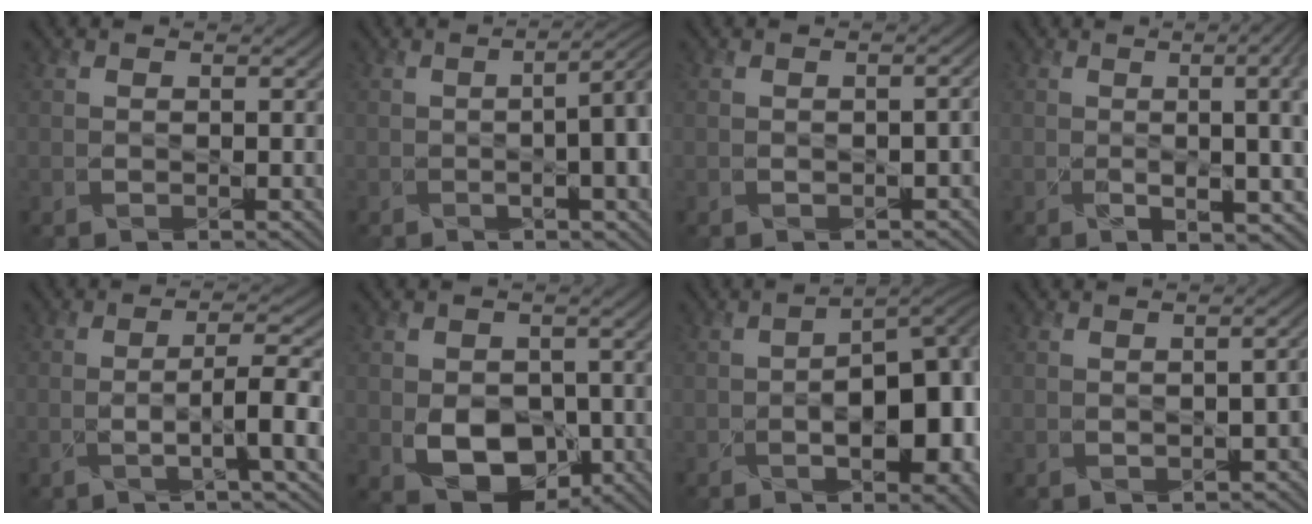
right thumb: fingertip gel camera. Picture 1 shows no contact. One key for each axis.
{"total": 10.0, "fx": -0.5, "fy": 3.2, "fz": 9.4, "tx": -0.100, "ty": 0.010, "tz": -0.018}
{"total": 1.5, "fx": -0.8, "fy": 0.6, "fz": 1.1, "tx": -0.013, "ty": 0.000, "tz": -0.007}
{"total": 12.6, "fx": 0.9, "fy": 4.3, "fz": 11.8, "tx": -0.122, "ty": 0.027, "tz": 0.016}
{"total": 7.2, "fx": -1.8, "fy": 1.0, "fz": 6.9, "tx": -0.108, "ty": 0.007, "tz": -0.035}
{"total": 6.8, "fx": -1.7, "fy": 5.0, "fz": 4.3, "tx": -0.088, "ty": -0.021, "tz": -0.026}
{"total": 11.4, "fx": -2.5, "fy": 5.0, "fz": 9.9, "tx": -0.134, "ty": -0.011, "tz": -0.036}
{"total": 2.2, "fx": -0.9, "fy": 1.0, "fz": 1.7, "tx": -0.021, "ty": 0.001, "tz": -0.008}